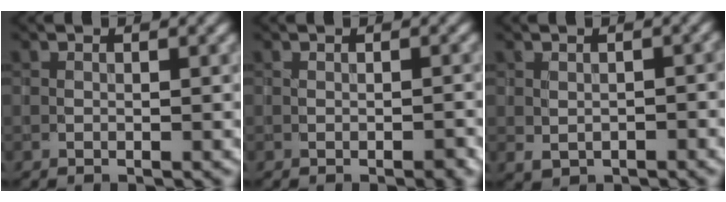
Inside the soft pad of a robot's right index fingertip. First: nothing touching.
{"total": 1.0, "force": [-0.4, 0.3, 0.8], "torque": [-0.013, -0.001, -0.007]}
{"total": 1.7, "force": [-0.5, 1.2, 1.1], "torque": [-0.018, -0.005, -0.002]}